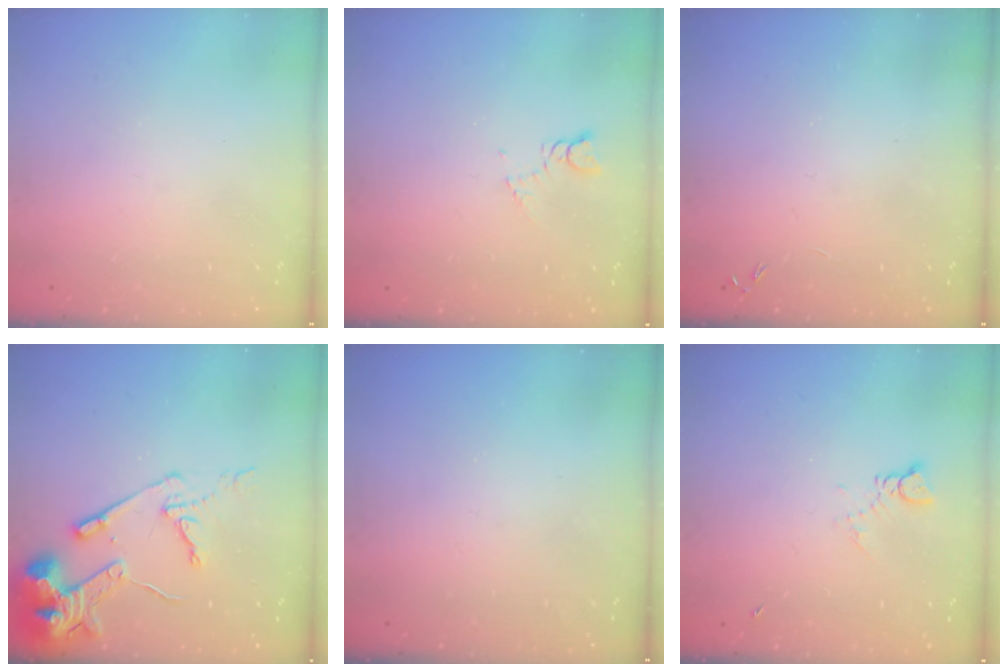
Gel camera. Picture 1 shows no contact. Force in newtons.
{"total": 2.6, "press": 2.6, "slide": 0.4}
{"total": 0.0}
{"total": 14.6, "press": 14.5, "slide": 1.7}
{"total": 0.0}
{"total": 2.4, "press": 2.3, "slide": 0.3}